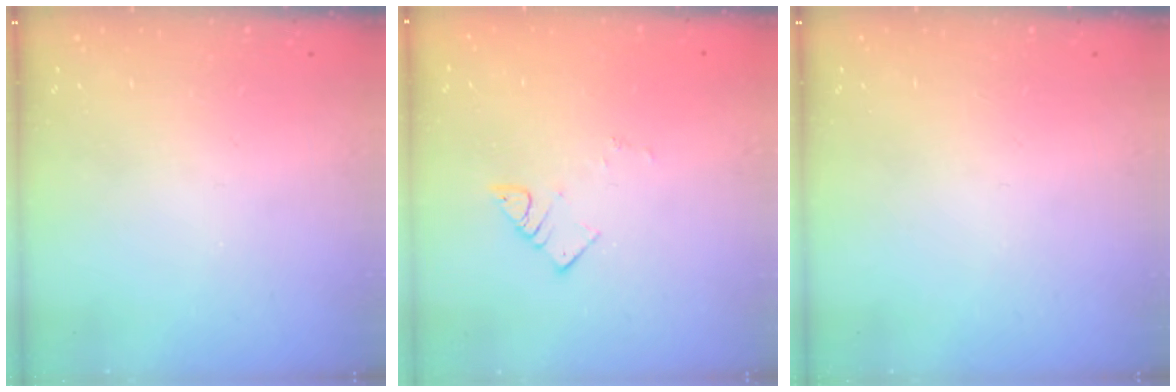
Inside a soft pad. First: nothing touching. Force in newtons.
{"total": 3.6, "press": 3.6, "slide": 0.3}
{"total": 0.0}